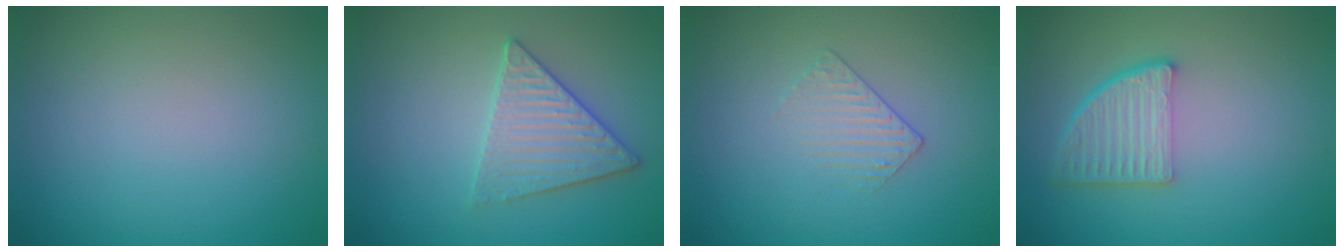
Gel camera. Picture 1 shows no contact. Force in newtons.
{"total": 3.4, "press": 3.4, "slide": 0.3}
{"total": 1.3, "press": 0.6, "slide": 1.1}
{"total": 4.9, "press": 3.6, "slide": 3.4}